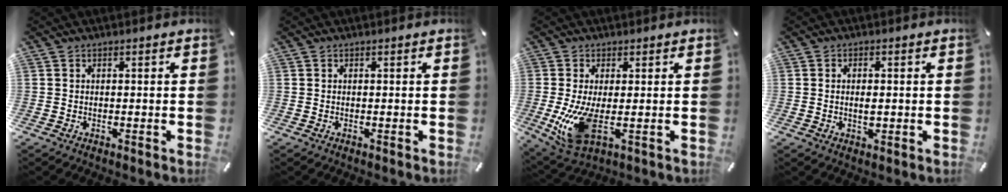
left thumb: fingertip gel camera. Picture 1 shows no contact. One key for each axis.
{"total": 0.0}
{"total": 10.9, "fx": -0.4, "fy": 4.9, "fz": 9.7, "tx": -0.204, "ty": -0.031, "tz": -0.002}
{"total": 2.6, "fx": -0.1, "fy": 1.4, "fz": 2.2, "tx": -0.042, "ty": 0.002, "tz": -0.002}